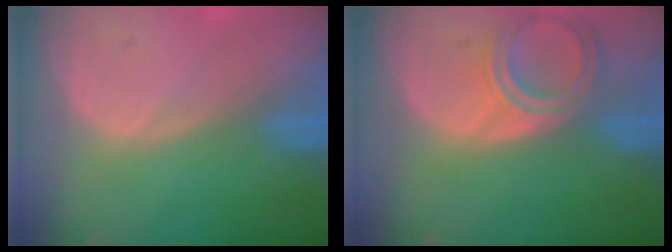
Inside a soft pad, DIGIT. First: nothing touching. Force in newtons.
{"total": 6.5, "press": 5.9, "slide": 2.8}